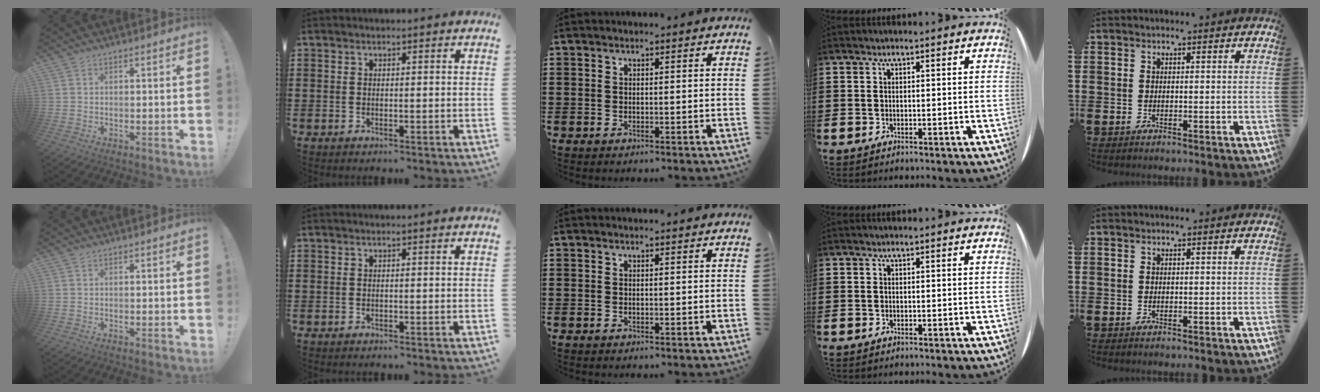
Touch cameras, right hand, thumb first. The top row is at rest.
{}